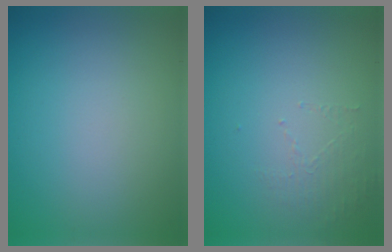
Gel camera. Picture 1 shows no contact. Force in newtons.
{"total": 1.4, "press": 0.4, "slide": 1.4}